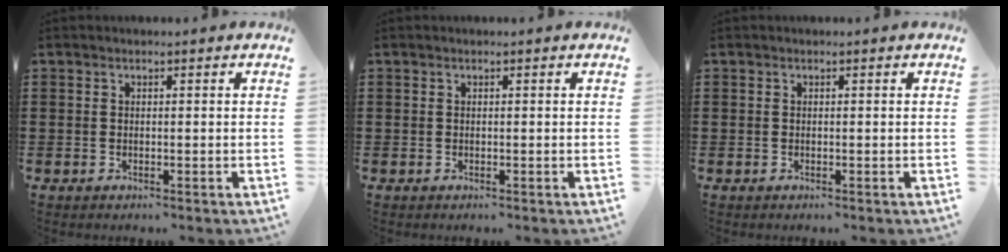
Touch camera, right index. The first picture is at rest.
{"total": 0.0}
{"total": 0.0}